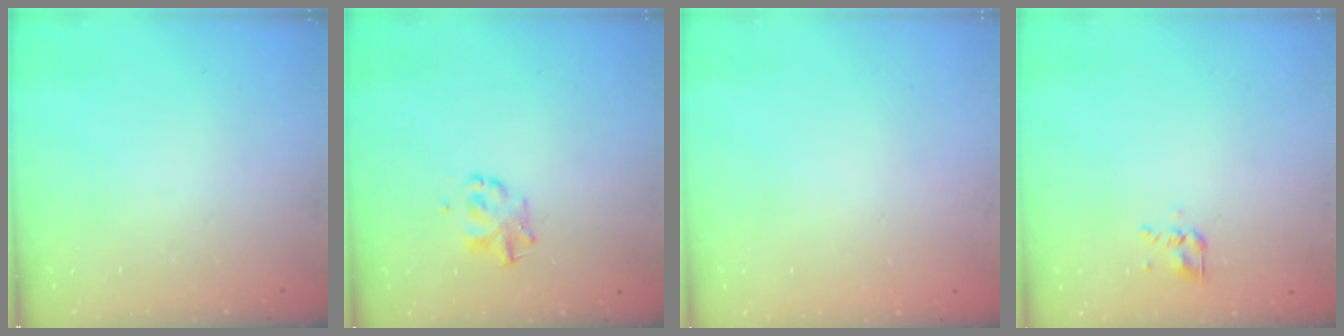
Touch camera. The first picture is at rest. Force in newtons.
{"total": 5.6, "press": 5.5, "slide": 1.2}
{"total": 1.7, "press": 1.7, "slide": 0.2}
{"total": 3.1, "press": 2.9, "slide": 1.1}